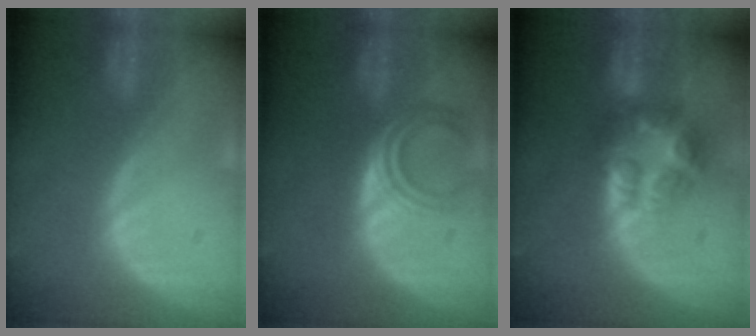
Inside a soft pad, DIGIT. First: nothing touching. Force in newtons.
{"total": 4.5, "press": 4.1, "slide": 1.9}
{"total": 7.7, "press": 6.8, "slide": 3.6}